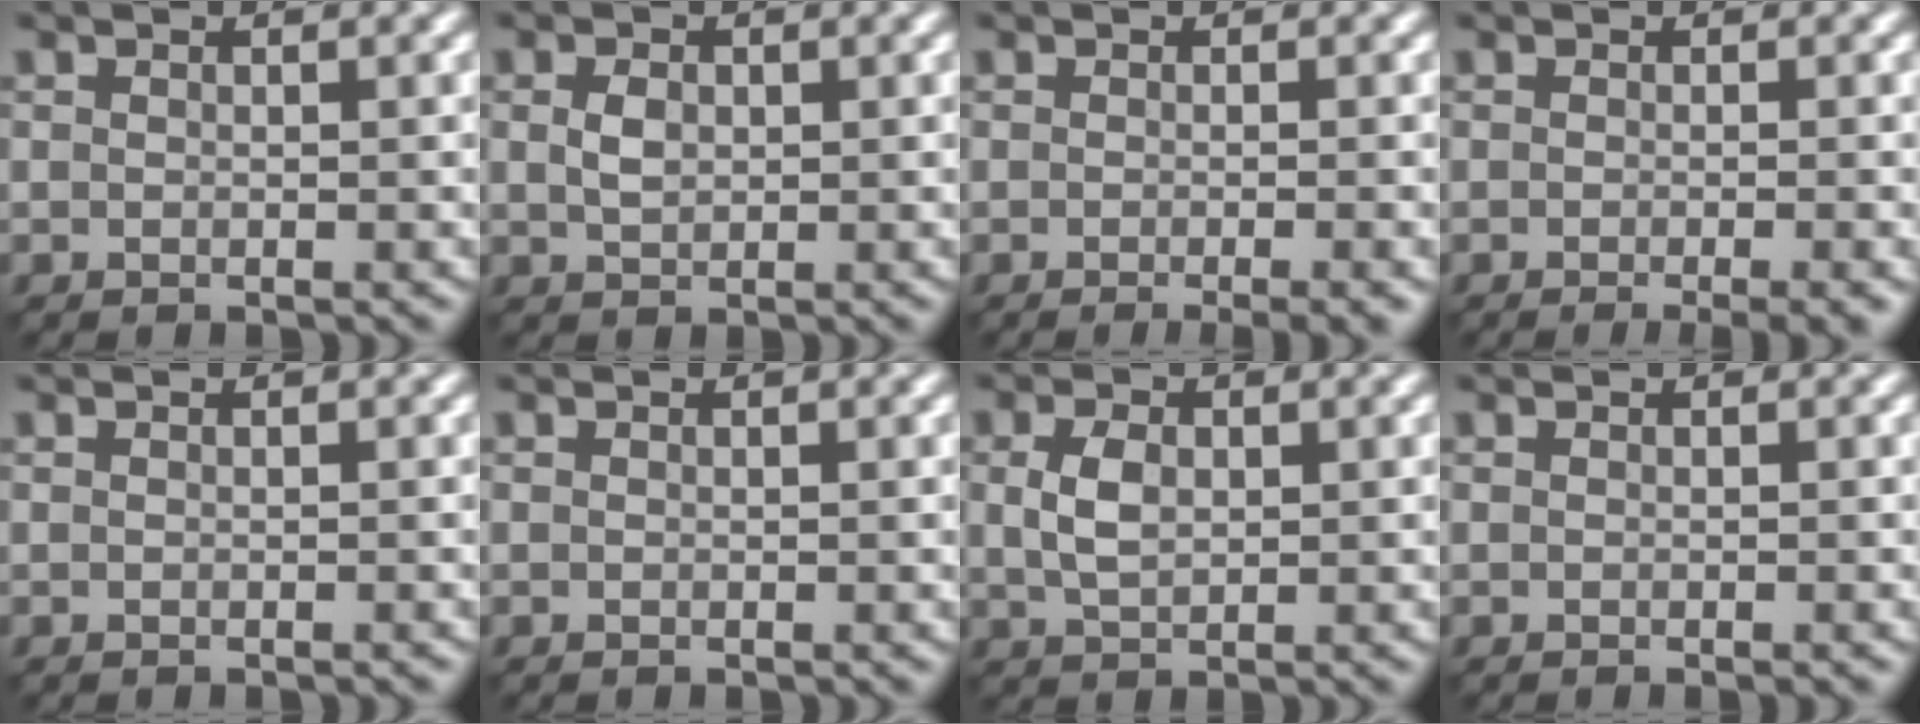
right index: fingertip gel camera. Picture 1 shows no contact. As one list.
[{"total": 0.9, "force": [-0.1, 0.7, 0.6], "torque": [-0.020, 0.007, 0.009]}, {"total": 3.4, "force": [-1.3, 1.1, 3.0], "torque": [-0.014, 0.009, -0.009]}, {"total": 3.8, "force": [-1.4, 1.2, 3.3], "torque": [-0.017, 0.008, -0.009]}, {"total": 0.0}, {"total": 0.0}, {"total": 2.0, "force": [0.0, 1.4, 1.5], "torque": [-0.042, 0.008, 0.012]}, {"total": 0.7, "force": [-0.2, 0.3, 0.6], "torque": [-0.001, 0.001, -0.005]}]